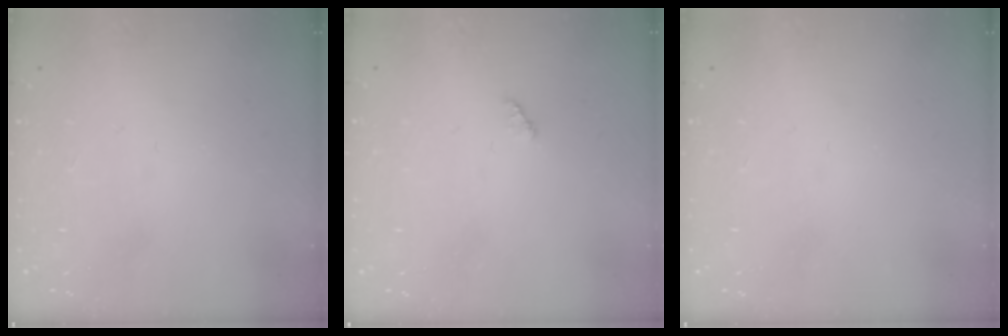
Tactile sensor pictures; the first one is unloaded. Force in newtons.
{"total": 1.3, "press": 1.3, "slide": 0.2}
{"total": 0.0}